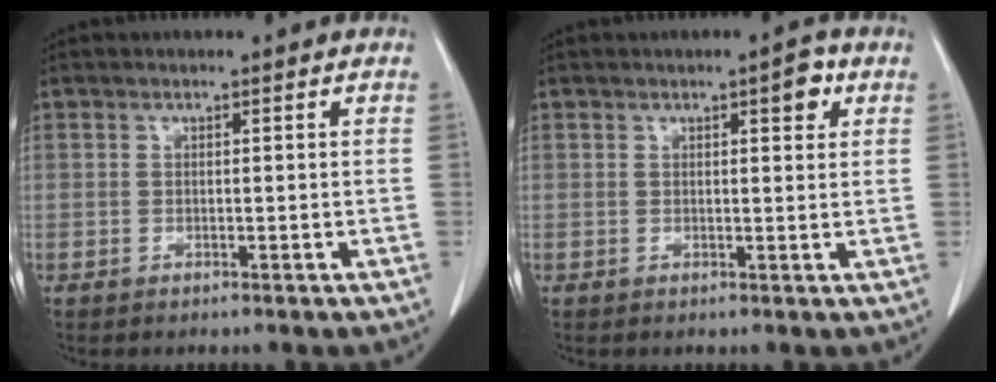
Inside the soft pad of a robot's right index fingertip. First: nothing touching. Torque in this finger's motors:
{"motor_torque": [0.05, 0.09, 0.00, 0.00]}